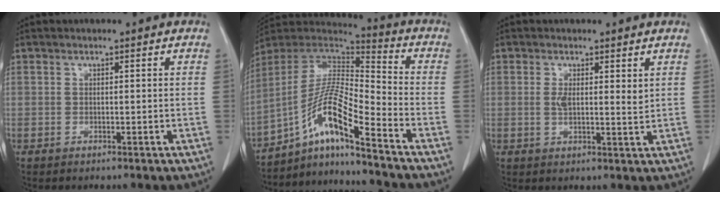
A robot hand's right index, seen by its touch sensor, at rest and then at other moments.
{"total": 12.9, "force": [-8.3, 0.4, 9.9], "torque": [-0.185, 0.014, -0.151]}
{"total": 3.6, "force": [1.1, 1.0, 3.2], "torque": [-0.053, -0.008, 0.018]}